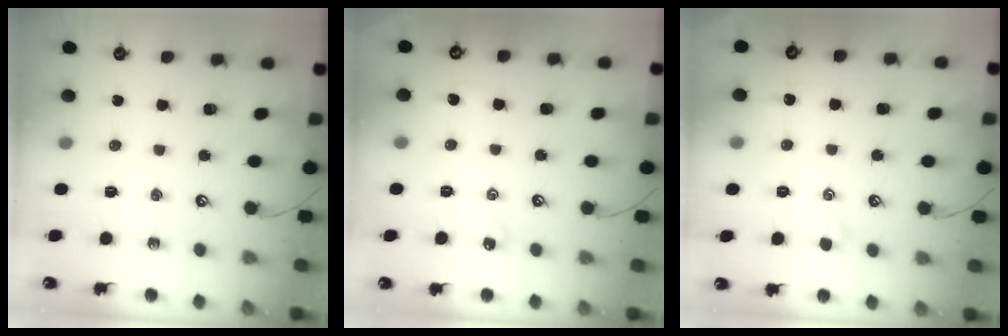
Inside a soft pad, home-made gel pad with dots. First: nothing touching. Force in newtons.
{"total": 2.2, "press": 2.2, "slide": 0.4}
{"total": 0.8, "press": 0.7, "slide": 0.4}